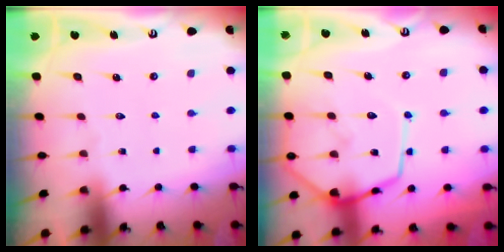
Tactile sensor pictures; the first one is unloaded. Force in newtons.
{"total": 14.6, "press": 14.6, "slide": 1.3}